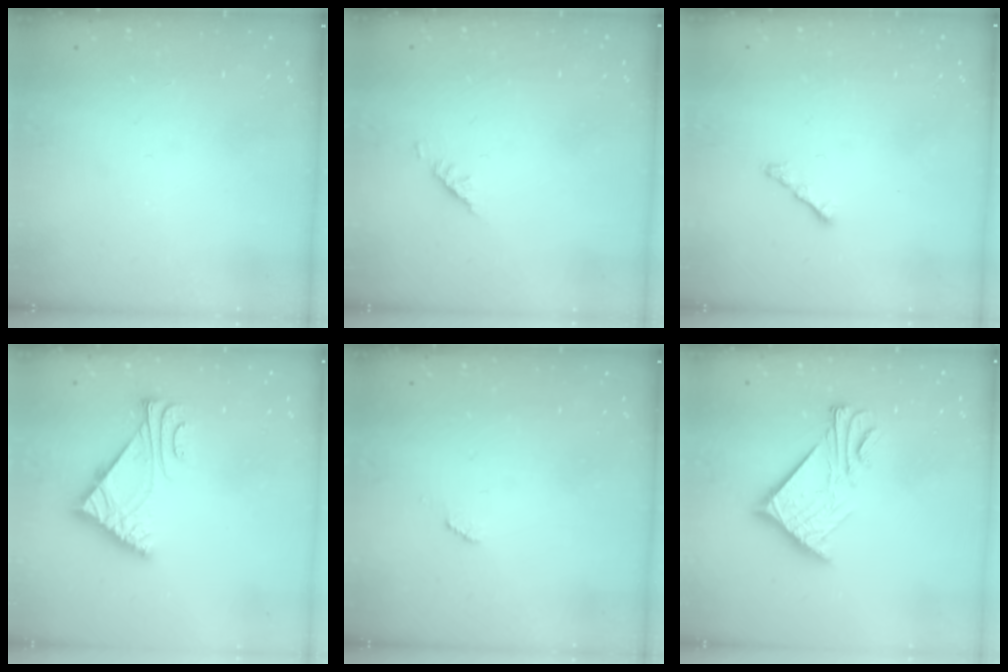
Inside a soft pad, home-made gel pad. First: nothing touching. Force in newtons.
{"total": 1.9, "press": 1.8, "slide": 0.5}
{"total": 2.3, "press": 2.2, "slide": 0.7}
{"total": 7.9, "press": 7.7, "slide": 1.5}
{"total": 2.5, "press": 2.5, "slide": 0.4}
{"total": 12.0, "press": 12.0, "slide": 0.6}